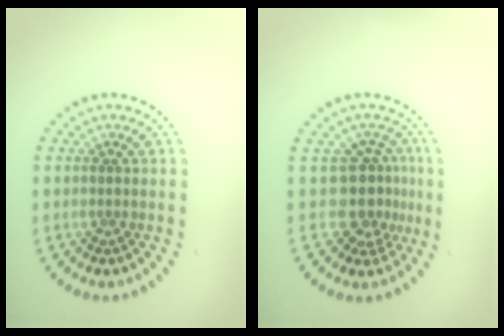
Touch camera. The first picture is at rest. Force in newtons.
{"total": 3.4, "press": 2.4, "slide": 2.4}